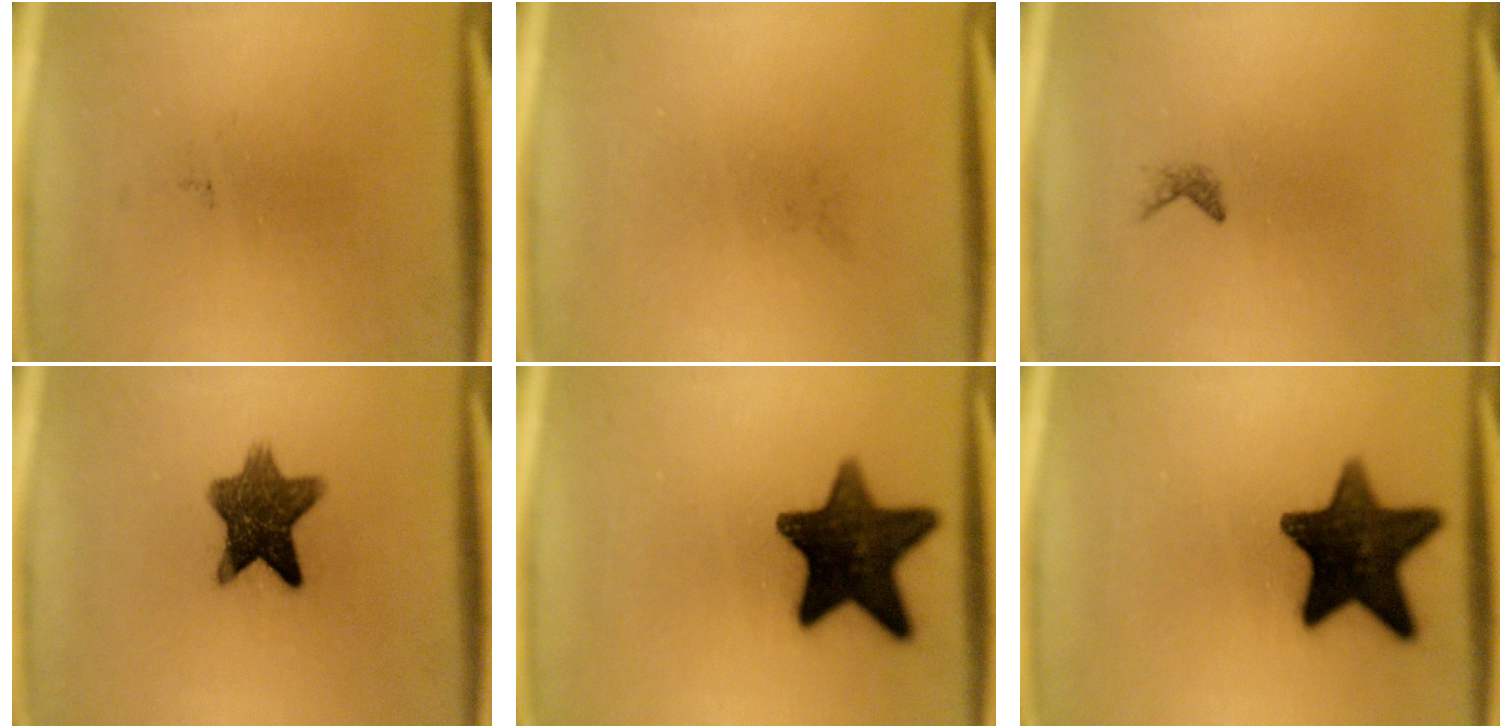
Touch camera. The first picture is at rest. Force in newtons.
{"total": 0.0}
{"total": 0.6}
{"total": 9.4}
{"total": 14.8}
{"total": 14.8}